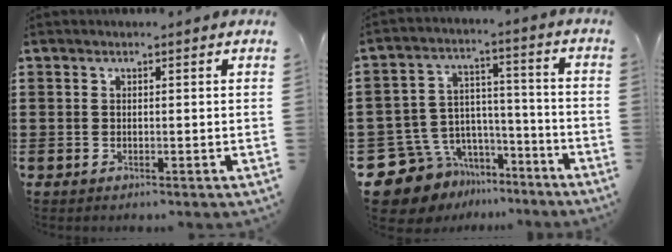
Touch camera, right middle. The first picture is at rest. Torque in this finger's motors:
{"motor_torque": [2.14, 0.00, 0.01, 0.00]}